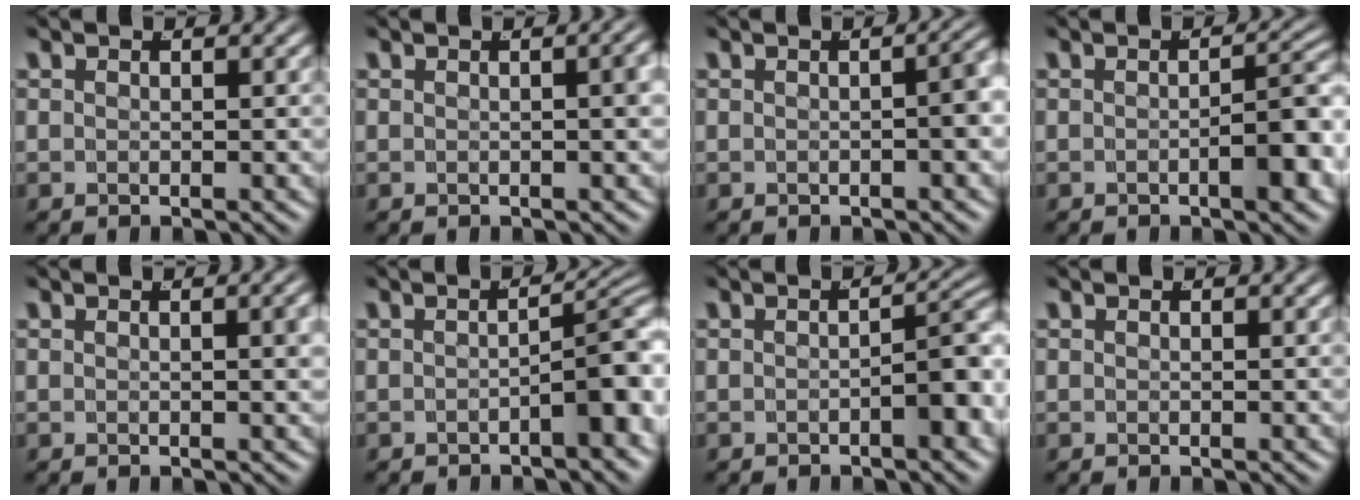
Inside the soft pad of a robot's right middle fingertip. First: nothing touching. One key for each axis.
{"total": 1.4, "fx": 0.0, "fy": 0.0, "fz": 1.4, "tx": -0.011, "ty": 0.008, "tz": -0.004}
{"total": 2.7, "fx": -0.4, "fy": 0.6, "fz": 2.6, "tx": -0.021, "ty": 0.009, "tz": -0.009}
{"total": 3.6, "fx": -1.4, "fy": 0.9, "fz": 3.2, "tx": -0.032, "ty": 0.005, "tz": -0.024}
{"total": 1.0, "fx": 0.2, "fy": 0.0, "fz": 1.0, "tx": -0.006, "ty": 0.003, "tz": 0.000}
{"total": 5.1, "fx": -1.8, "fy": 1.6, "fz": 4.5, "tx": -0.034, "ty": 0.004, "tz": -0.030}
{"total": 3.6, "fx": -1.5, "fy": 1.0, "fz": 3.1, "tx": -0.026, "ty": 0.004, "tz": -0.024}
{"total": 0.0}